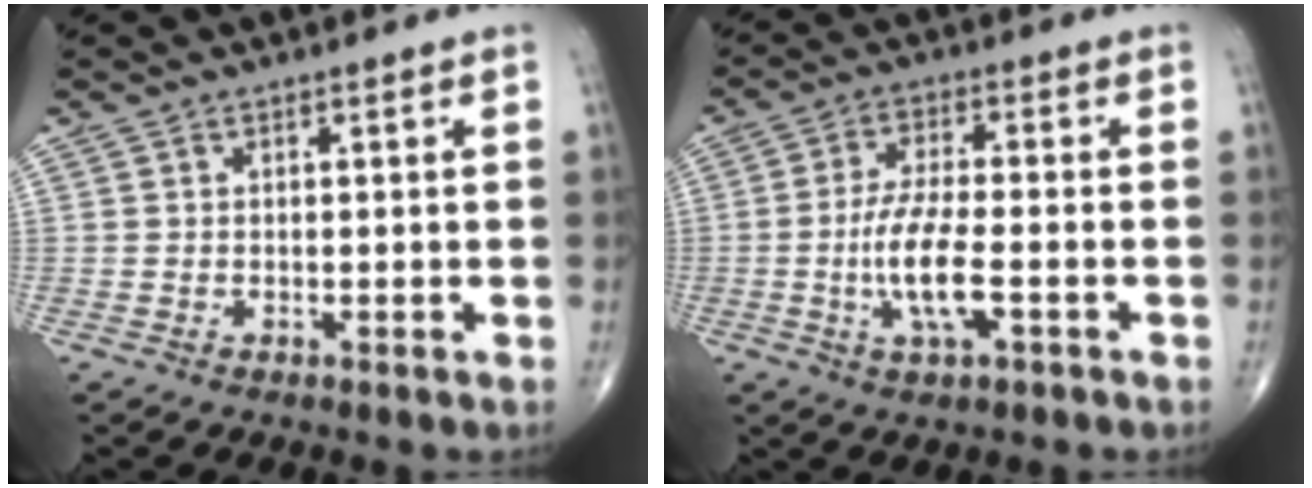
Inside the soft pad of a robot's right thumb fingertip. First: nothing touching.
{"total": 9.1, "force": [-2.4, 2.8, 8.3], "torque": [-0.171, 0.009, -0.044]}